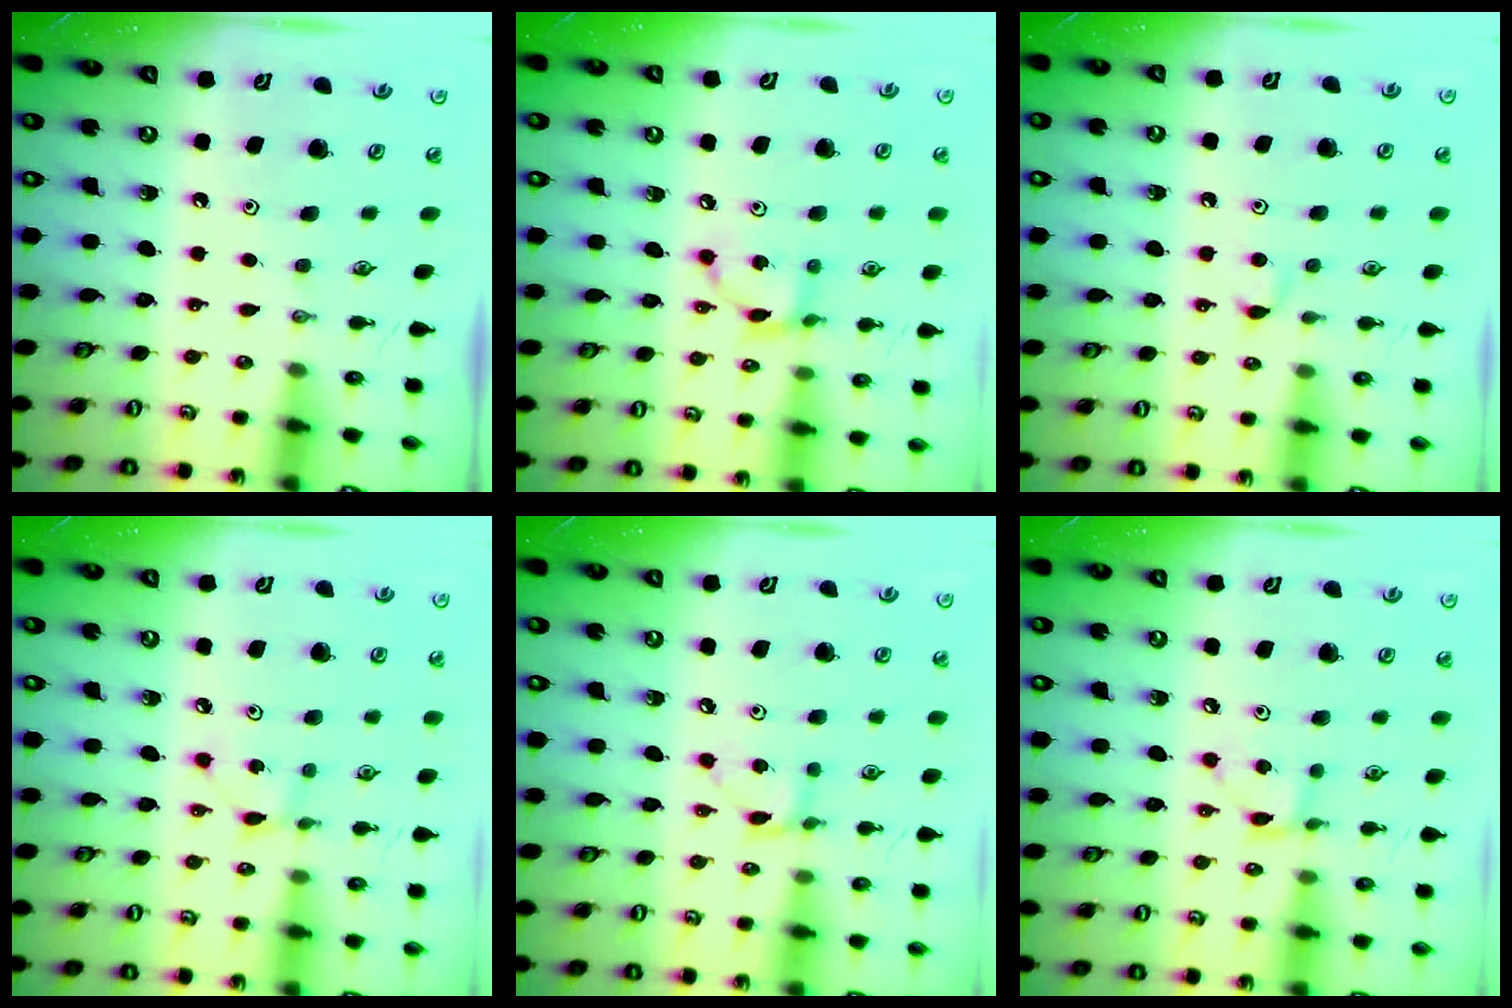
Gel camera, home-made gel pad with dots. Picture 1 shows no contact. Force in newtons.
{"total": 5.2, "press": 5.2, "slide": 0.2}
{"total": 3.4, "press": 3.4, "slide": 0.5}
{"total": 1.3, "press": 1.3, "slide": 0.1}
{"total": 4.2, "press": 4.2, "slide": 0.3}
{"total": 3.5, "press": 3.5, "slide": 0.0}